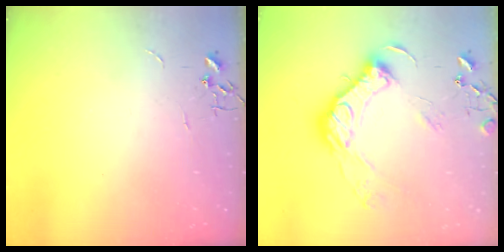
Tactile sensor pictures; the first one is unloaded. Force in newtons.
{"total": 15.5, "press": 15.4, "slide": 1.7}